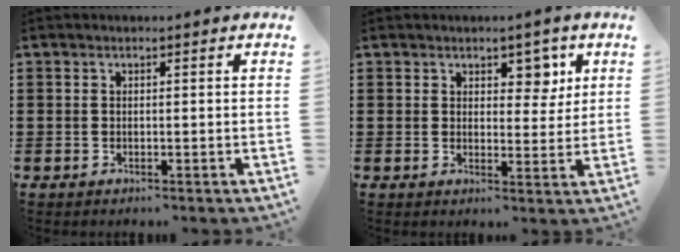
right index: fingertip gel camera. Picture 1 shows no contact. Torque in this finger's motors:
{"motor_torque": [-0.09, 0.34, 0.24, 0.02]}